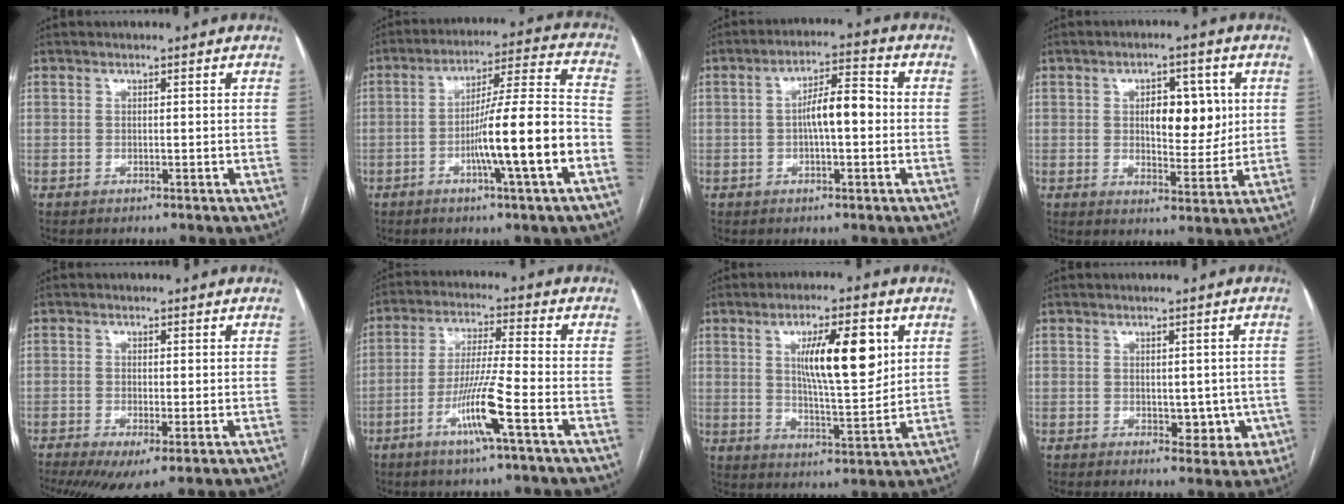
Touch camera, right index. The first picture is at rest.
{"total": 14.5, "force": [-4.7, -0.5, 13.7], "torque": [-0.222, 0.006, -0.078]}
{"total": 6.8, "force": [-0.3, 1.8, 6.5], "torque": [-0.117, 0.023, -0.006]}
{"total": 8.1, "force": [1.7, 3.9, 6.9], "torque": [-0.095, 0.006, 0.031]}
{"total": 6.9, "force": [-3.3, 2.2, 5.6], "torque": [-0.090, -0.019, -0.054]}
{"total": 9.4, "force": [-4.1, -0.7, 8.5], "torque": [-0.164, -0.010, -0.081]}
{"total": 12.2, "force": [3.9, 2.6, 11.3], "torque": [-0.188, -0.001, 0.068]}
{"total": 5.4, "force": [-0.7, 3.4, 4.1], "torque": [-0.032, 0.004, 0.000]}